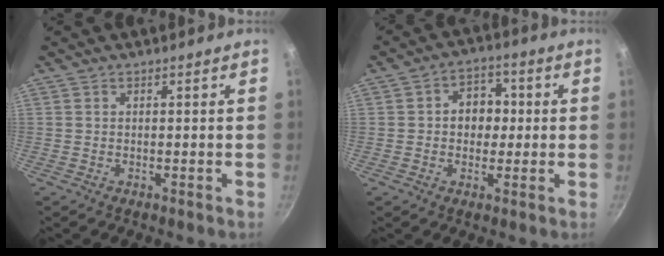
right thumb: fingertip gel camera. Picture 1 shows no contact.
{"total": 7.2, "force": [0.4, 5.8, 4.2], "torque": [-0.019, 0.012, 0.001]}